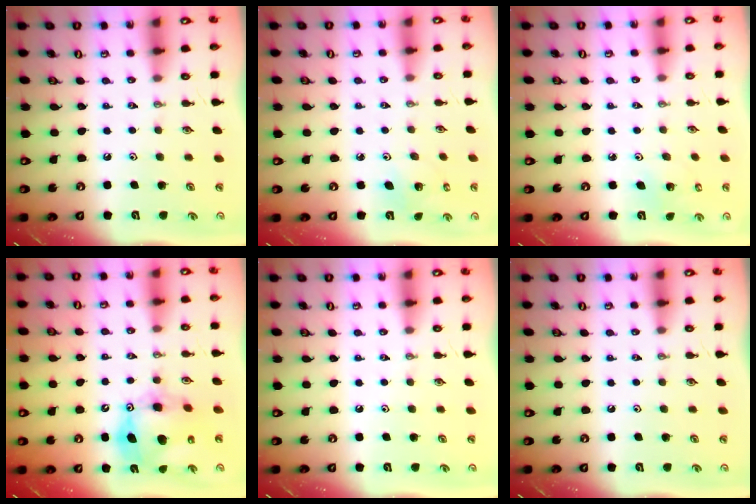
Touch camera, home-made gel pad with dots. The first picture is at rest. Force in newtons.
{"total": 3.3, "press": 3.2, "slide": 0.3}
{"total": 2.7, "press": 2.7, "slide": 0.2}
{"total": 13.4, "press": 13.3, "slide": 1.2}
{"total": 0.0}
{"total": 0.0}